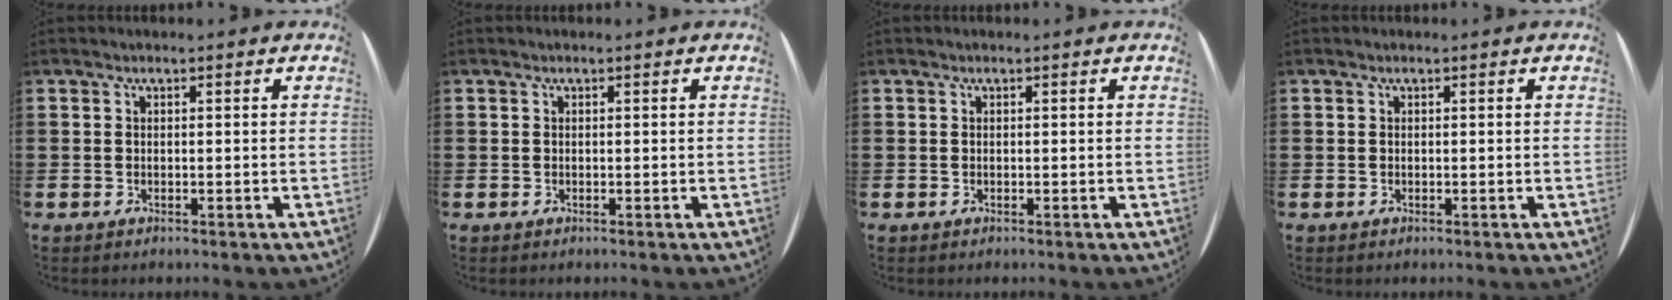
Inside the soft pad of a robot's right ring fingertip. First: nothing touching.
{"total": 0.0}
{"total": 0.0}
{"total": 0.0}